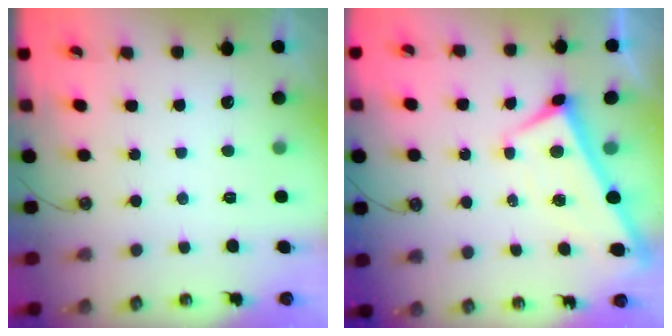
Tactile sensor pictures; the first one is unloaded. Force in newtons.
{"total": 2.3, "press": 2.2, "slide": 0.2}